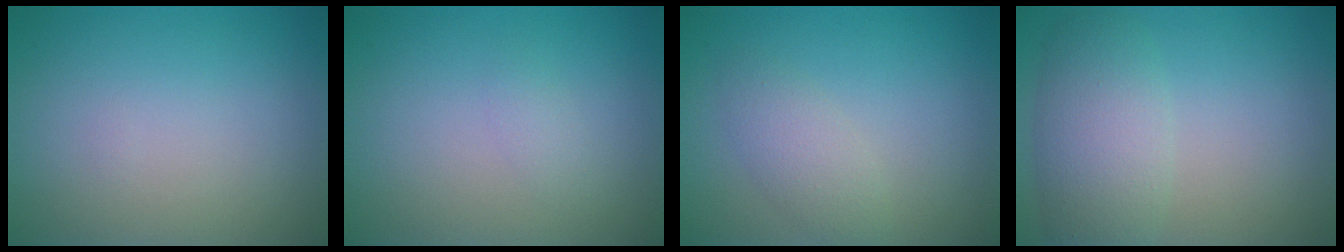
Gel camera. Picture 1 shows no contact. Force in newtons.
{"total": 0.9, "press": 0.9, "slide": 0.0}
{"total": 2.1, "press": 2.1, "slide": 0.0}
{"total": 4.7, "press": 4.7, "slide": 0.1}